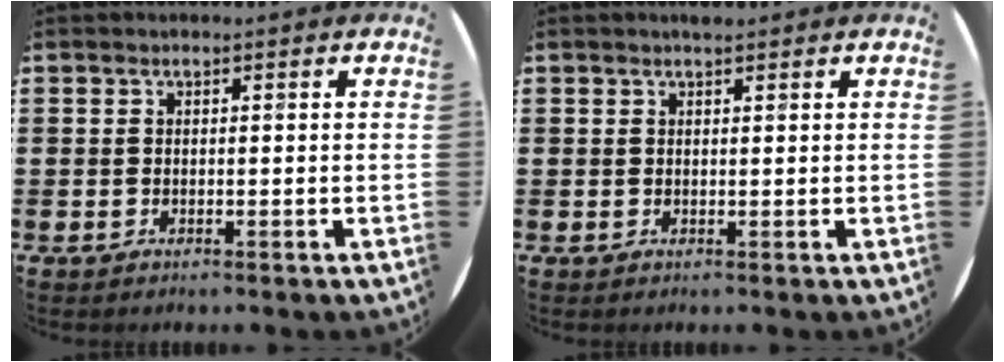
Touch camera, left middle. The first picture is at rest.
{"total": 0.8, "force": [0.8, 0.0, 0.1], "torque": [-0.002, 0.000, 0.015]}